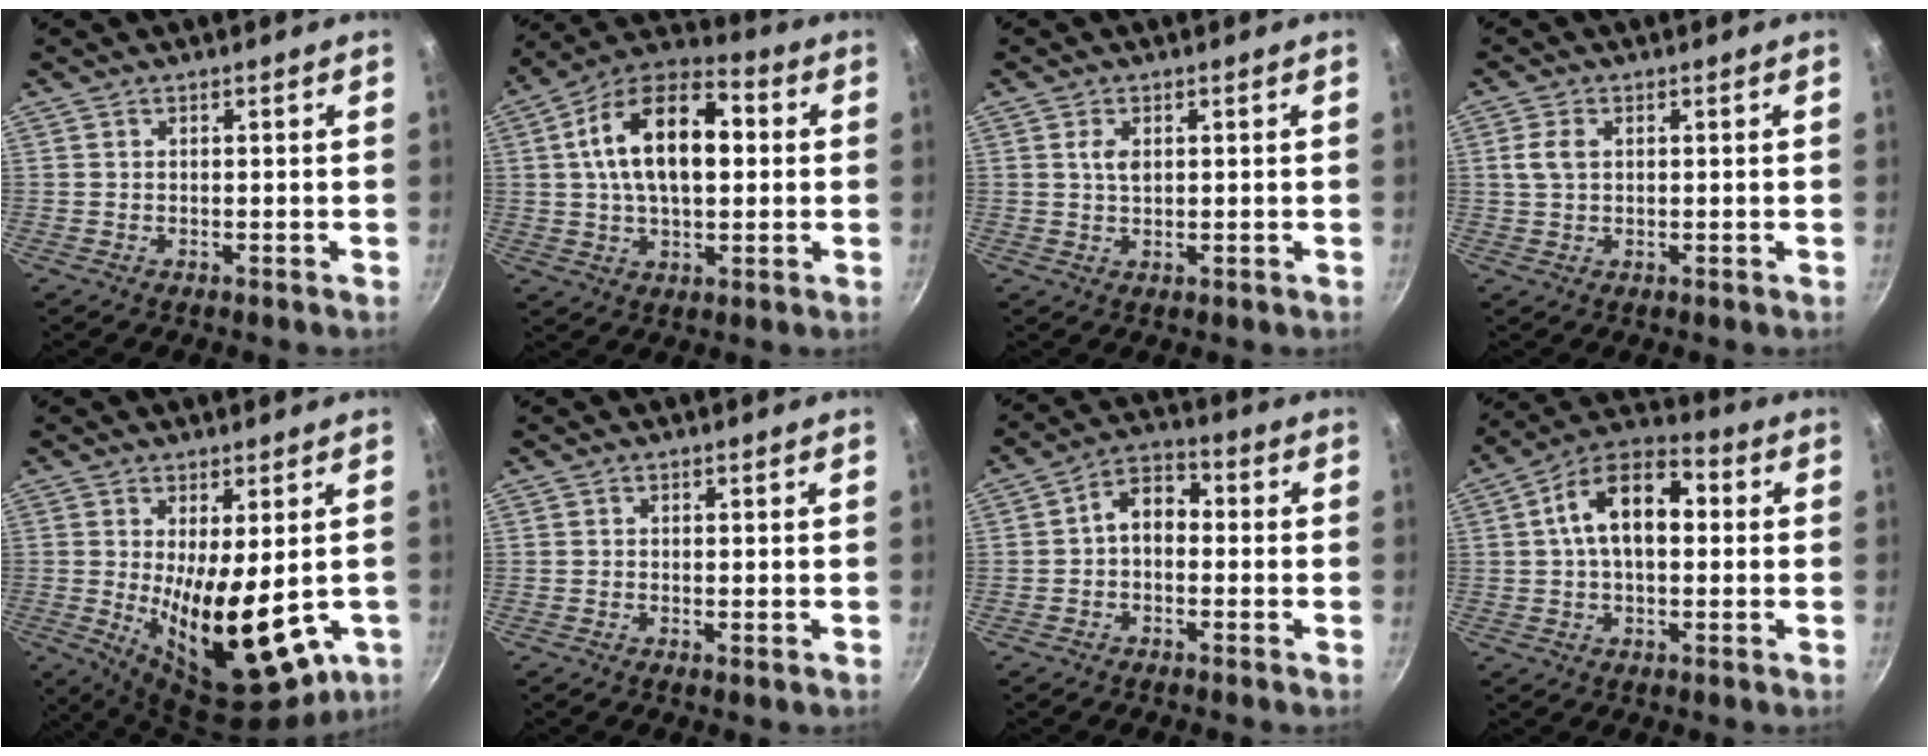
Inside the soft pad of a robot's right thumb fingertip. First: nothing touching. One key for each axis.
{"total": 18.2, "fx": 2.8, "fy": 10.0, "fz": 15.0, "tx": -0.241, "ty": 0.025, "tz": 0.037}
{"total": 2.6, "fx": 0.7, "fy": 1.4, "fz": 2.1, "tx": -0.038, "ty": -0.005, "tz": 0.014}
{"total": 3.4, "fx": 0.8, "fy": 2.2, "fz": 2.4, "tx": -0.055, "ty": 0.005, "tz": 0.016}
{"total": 18.6, "fx": -2.9, "fy": 8.0, "fz": 16.5, "tx": -0.245, "ty": -0.027, "tz": -0.011}
{"total": 0.7, "fx": -0.1, "fy": 0.1, "fz": 0.6, "tx": -0.017, "ty": -0.005, "tz": -0.004}
{"total": 6.9, "fx": -0.4, "fy": 4.7, "fz": 5.0, "tx": -0.062, "ty": 0.027, "tz": -0.021}
{"total": 13.6, "fx": 1.9, "fy": 7.9, "fz": 11.0, "tx": -0.175, "ty": 0.033, "tz": 0.021}